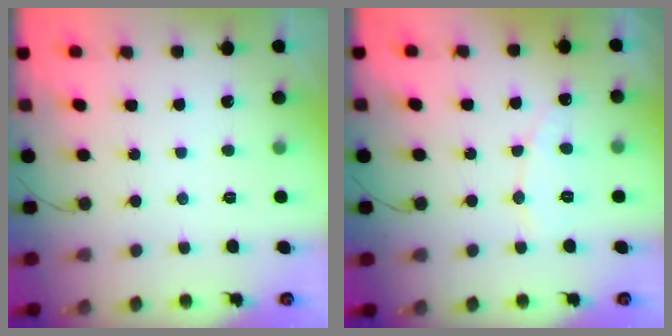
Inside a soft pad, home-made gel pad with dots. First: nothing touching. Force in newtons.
{"total": 5.3, "press": 5.2, "slide": 0.5}